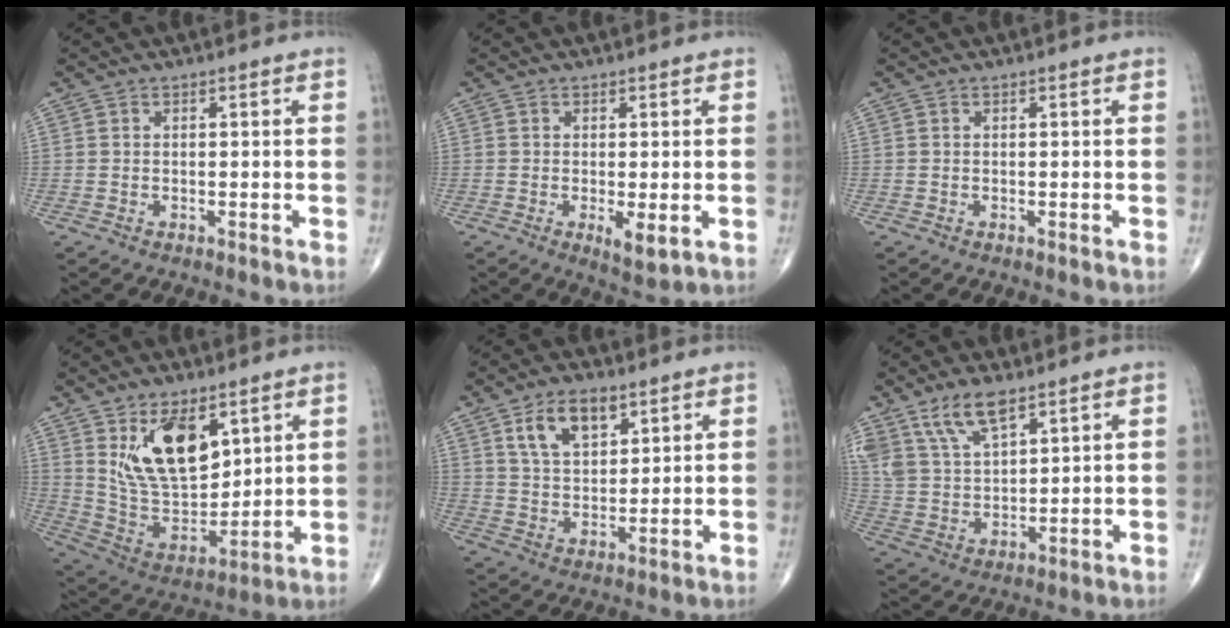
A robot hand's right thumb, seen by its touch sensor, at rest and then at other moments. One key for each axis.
{"total": 3.9, "fx": -0.8, "fy": 1.2, "fz": 3.7, "tx": -0.058, "ty": -0.014, "tz": -0.012}
{"total": 0.0}
{"total": 16.4, "fx": 7.3, "fy": 8.9, "fz": 11.8, "tx": -0.170, "ty": -0.043, "tz": 0.155}
{"total": 9.4, "fx": 4.9, "fy": 5.2, "fz": 6.2, "tx": -0.093, "ty": -0.022, "tz": 0.093}
{"total": 10.3, "fx": 6.8, "fy": 4.3, "fz": 6.4, "tx": -0.116, "ty": -0.025, "tz": 0.143}